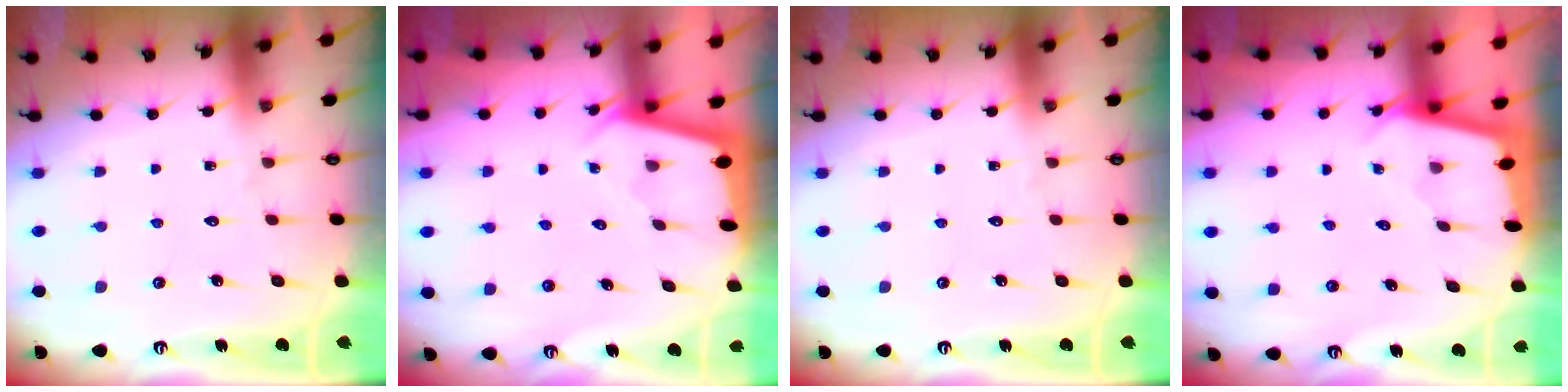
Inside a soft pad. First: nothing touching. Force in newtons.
{"total": 2.3, "press": 2.3, "slide": 0.1}
{"total": 0.0}
{"total": 1.8, "press": 1.8, "slide": 0.2}